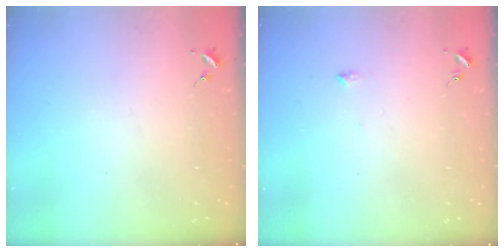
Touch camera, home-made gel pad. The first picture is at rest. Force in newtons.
{"total": 3.9, "press": 3.8, "slide": 0.6}